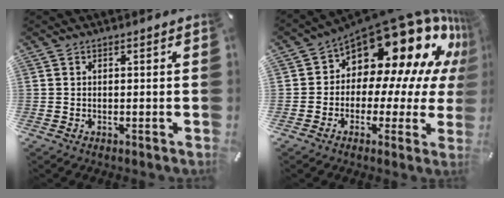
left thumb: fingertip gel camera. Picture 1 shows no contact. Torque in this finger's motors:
{"motor_torque": [1.76, 3.25, 1.56, -1.21, 0.16]}